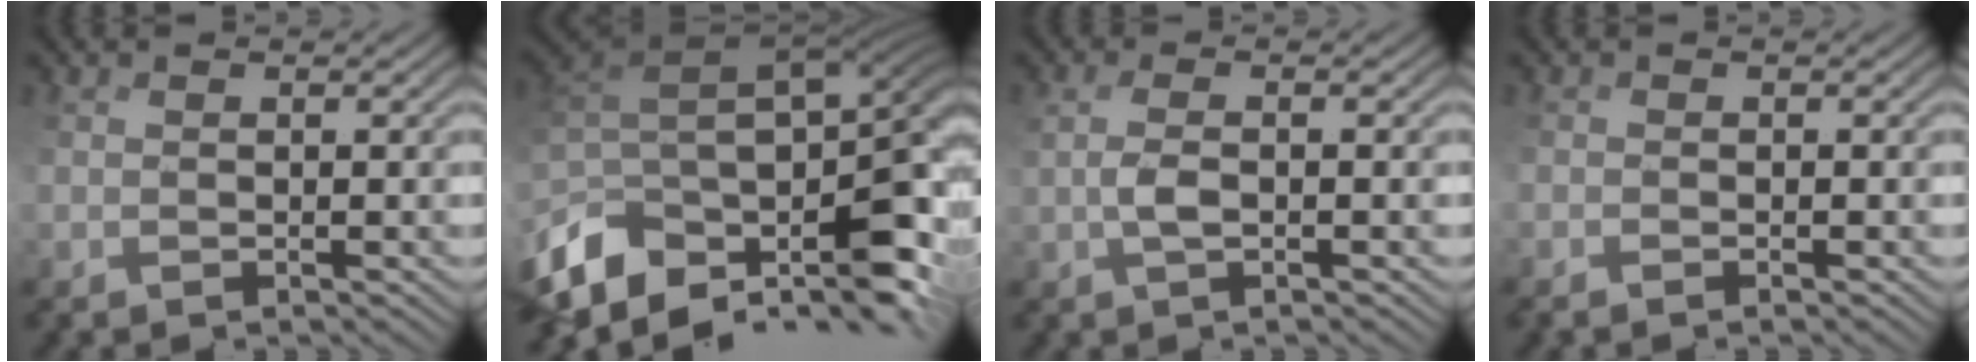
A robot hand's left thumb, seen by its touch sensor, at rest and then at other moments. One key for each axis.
{"total": 13.1, "fx": -2.5, "fy": 8.3, "fz": 9.8, "tx": -0.217, "ty": 0.003, "tz": -0.032}
{"total": 1.5, "fx": 0.5, "fy": -0.8, "fz": 1.2, "tx": -0.018, "ty": 0.014, "tz": 0.009}
{"total": 1.0, "fx": -0.8, "fy": 0.0, "fz": 0.5, "tx": -0.010, "ty": -0.003, "tz": -0.018}